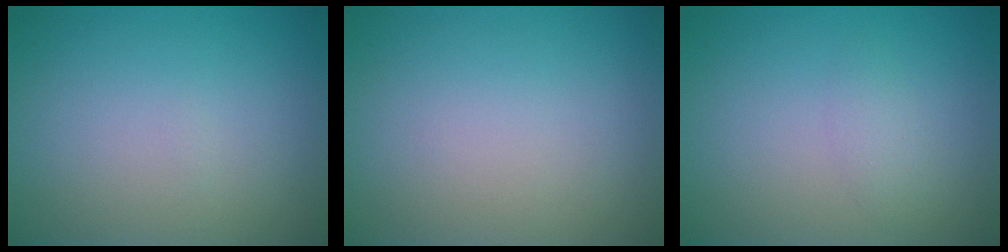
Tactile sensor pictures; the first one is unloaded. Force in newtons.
{"total": 0.0}
{"total": 1.1, "press": 1.1, "slide": 0.1}